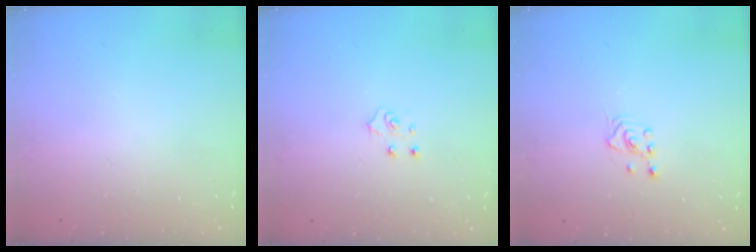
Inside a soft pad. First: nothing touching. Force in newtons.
{"total": 4.1, "press": 4.1, "slide": 0.5}
{"total": 2.1, "press": 2.1, "slide": 0.2}